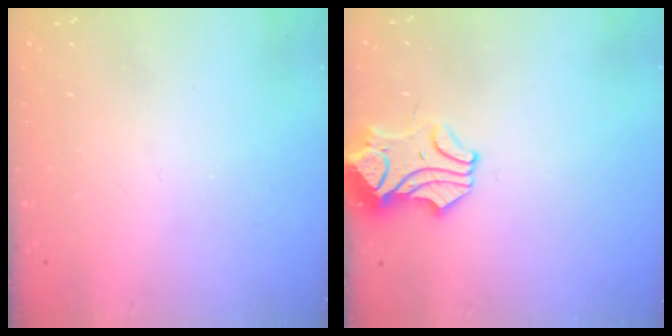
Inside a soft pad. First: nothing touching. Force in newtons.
{"total": 1.1, "press": 0.6, "slide": 0.9}